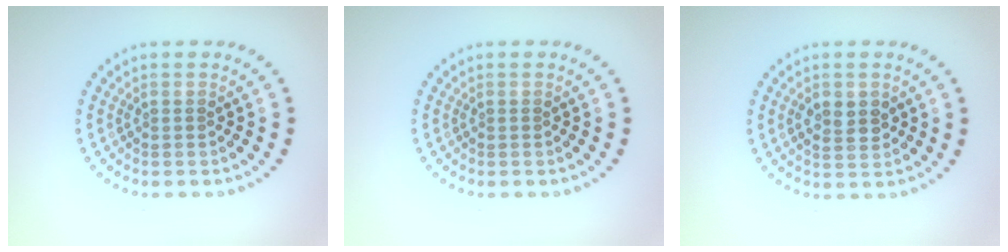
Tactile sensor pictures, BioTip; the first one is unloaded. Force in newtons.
{"total": 0.0}
{"total": 2.4, "press": 2.4, "slide": 0.2}